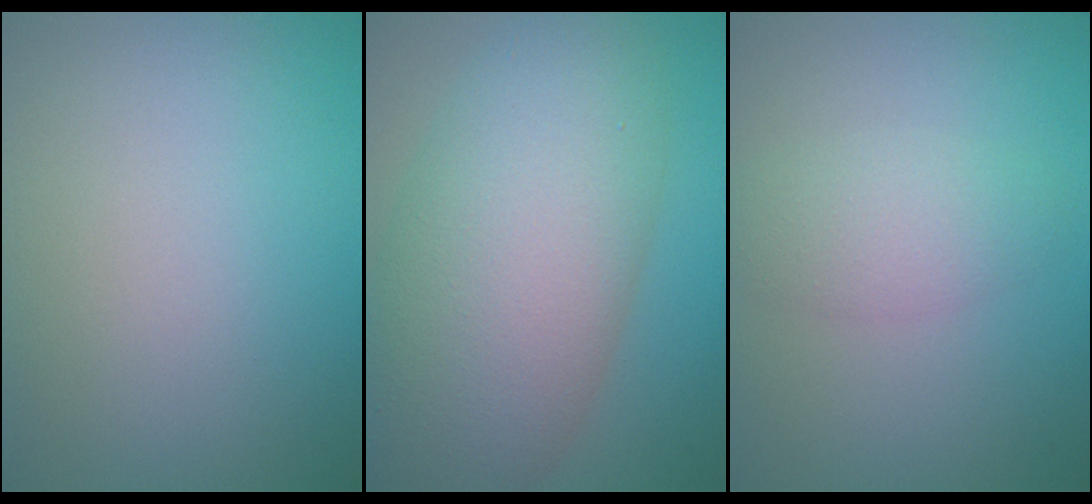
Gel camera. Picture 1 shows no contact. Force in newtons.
{"total": 11.1, "press": 11.0, "slide": 0.8}
{"total": 2.7, "press": 2.7, "slide": 0.1}